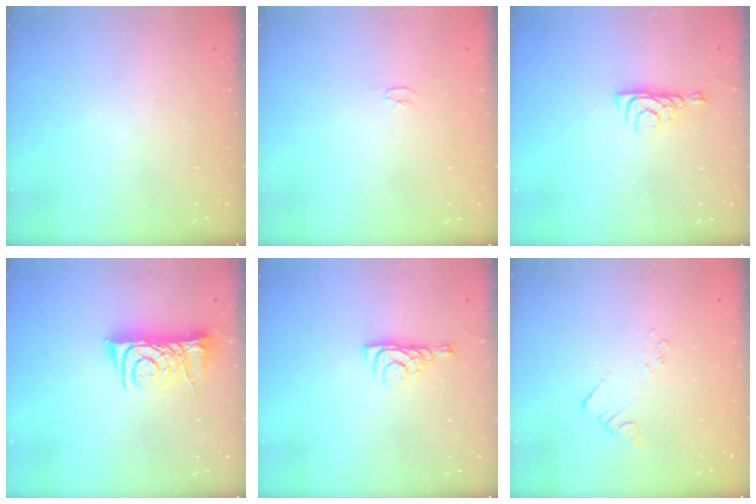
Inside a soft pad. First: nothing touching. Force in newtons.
{"total": 2.5, "press": 2.5, "slide": 0.3}
{"total": 5.6, "press": 5.6, "slide": 0.8}
{"total": 8.4, "press": 8.4, "slide": 0.3}
{"total": 5.6, "press": 5.6, "slide": 0.8}
{"total": 1.9, "press": 1.9, "slide": 0.3}